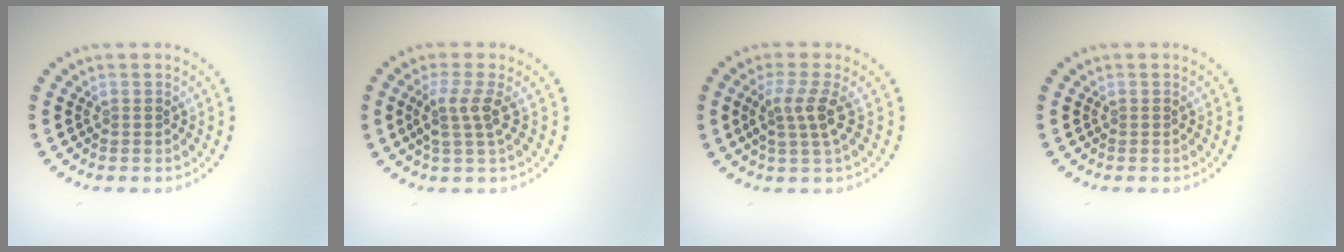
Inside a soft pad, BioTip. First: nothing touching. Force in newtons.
{"total": 2.6, "press": 2.0, "slide": 1.6}
{"total": 2.7, "press": 2.0, "slide": 1.8}
{"total": 0.0}